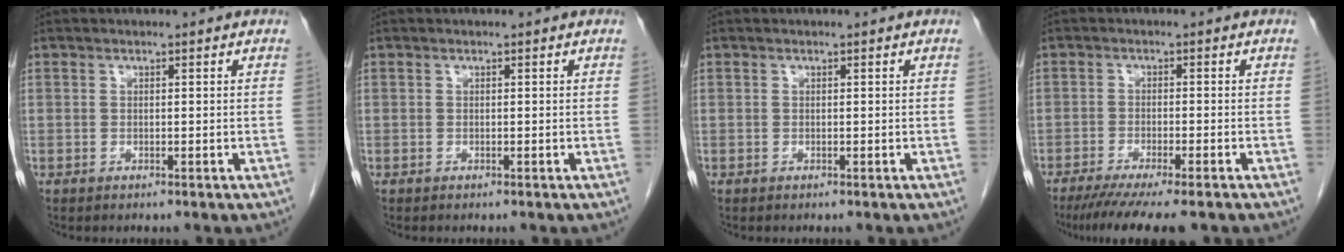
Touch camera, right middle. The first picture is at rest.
{"total": 0.0}
{"total": 0.0}
{"total": 9.9, "force": [-7.9, 0.5, 5.9], "torque": [-0.079, -0.021, -0.120]}